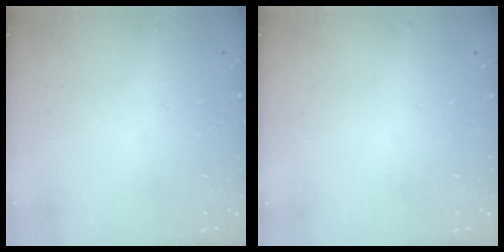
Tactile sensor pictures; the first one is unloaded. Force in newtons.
{"total": 0.0}